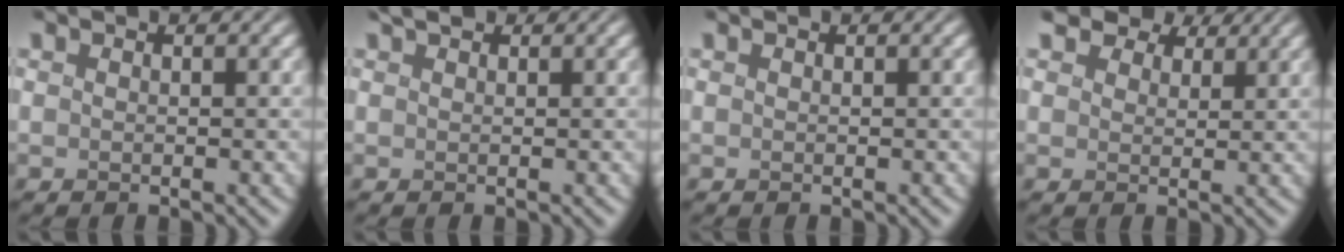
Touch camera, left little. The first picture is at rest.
{"total": 2.3, "force": [1.9, 0.9, 1.0], "torque": [-0.012, 0.014, 0.016]}
{"total": 0.0}
{"total": 7.4, "force": [5.8, 3.5, 2.9], "torque": [-0.073, 0.016, 0.081]}